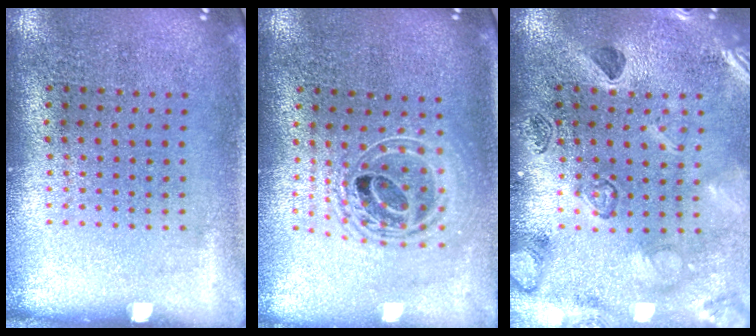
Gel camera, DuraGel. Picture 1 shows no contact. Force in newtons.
{"total": 2.0, "press": 1.5, "slide": 1.2}
{"total": 2.3, "press": 2.3, "slide": 0.2}